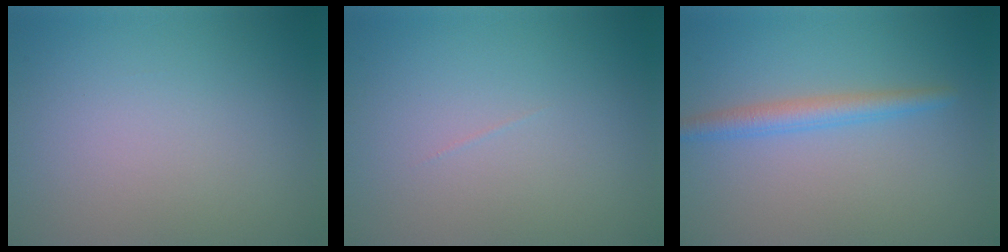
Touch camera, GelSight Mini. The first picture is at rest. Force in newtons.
{"total": 0.0}
{"total": 2.4, "press": 2.4, "slide": 0.1}